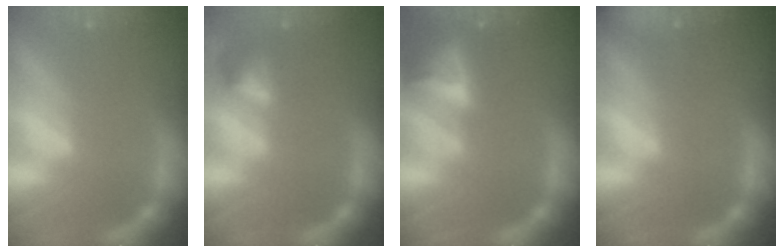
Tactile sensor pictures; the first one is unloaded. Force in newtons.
{"total": 2.4}
{"total": 7.0}
{"total": 7.0}